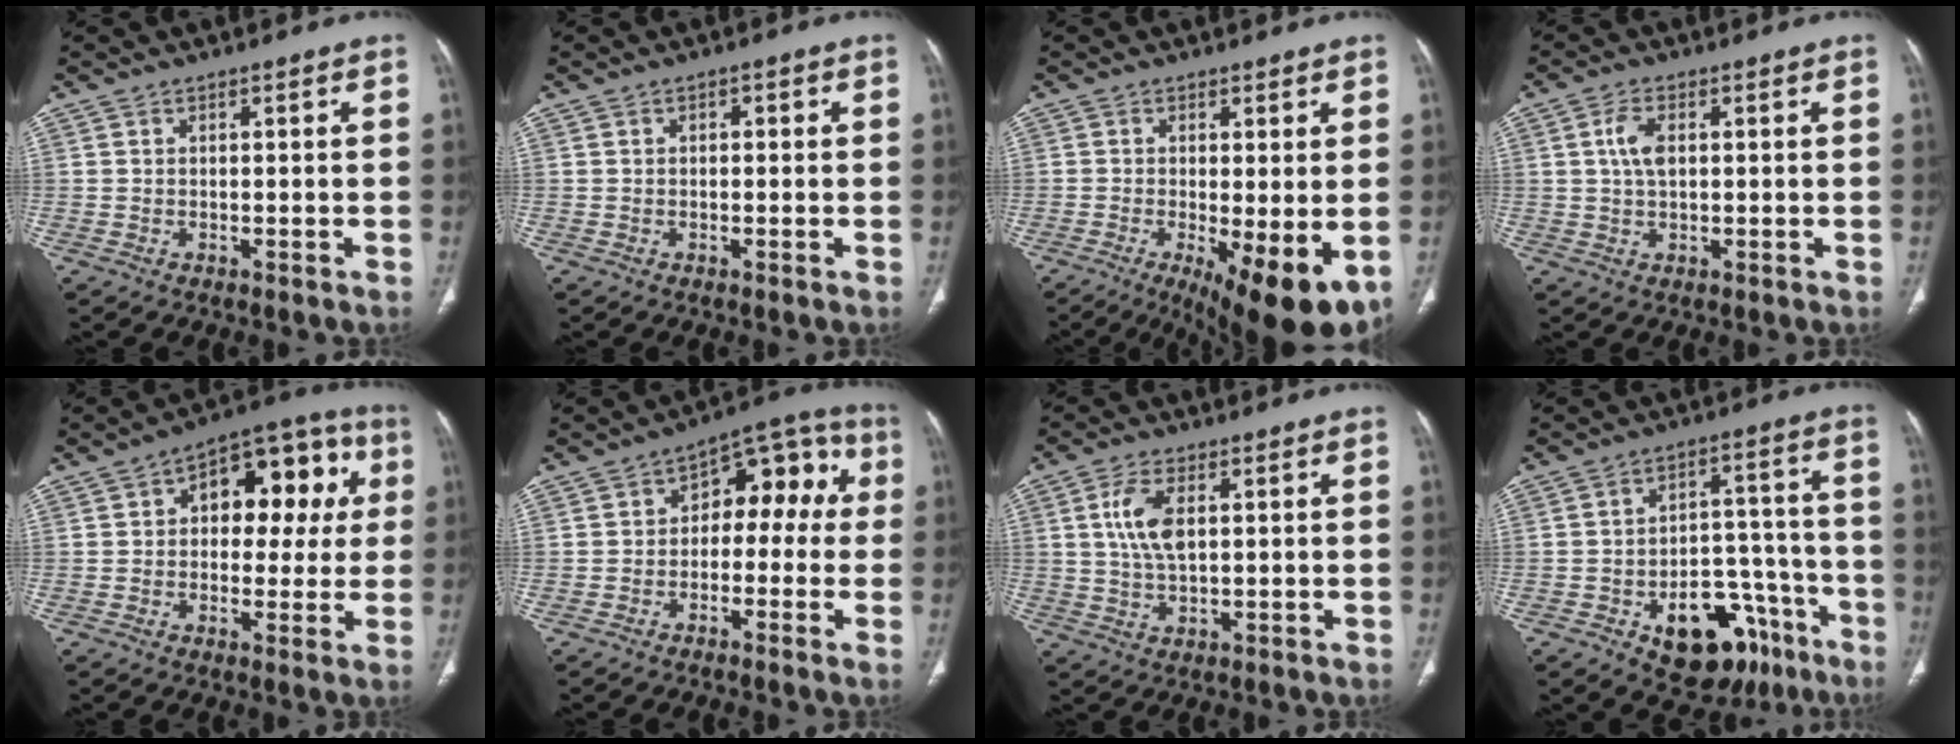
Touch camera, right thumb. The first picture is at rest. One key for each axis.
{"total": 1.0, "fx": 0.2, "fy": 0.6, "fz": 0.7, "tx": -0.009, "ty": 0.006, "tz": 0.001}
{"total": 12.9, "fx": -3.9, "fy": 3.9, "fz": 11.6, "tx": -0.156, "ty": -0.023, "tz": -0.048}
{"total": 4.6, "fx": 1.0, "fy": 2.4, "fz": 3.8, "tx": -0.081, "ty": 0.003, "tz": 0.018}
{"total": 16.2, "fx": 3.5, "fy": 9.5, "fz": 12.6, "tx": -0.112, "ty": 0.033, "tz": 0.042}
{"total": 11.2, "fx": 0.2, "fy": 7.2, "fz": 8.6, "tx": -0.062, "ty": 0.053, "tz": -0.012}
{"total": 7.3, "fx": 1.7, "fy": 3.5, "fz": 6.1, "tx": -0.129, "ty": -0.003, "tz": 0.035}
{"total": 17.7, "fx": -9.3, "fy": 10.6, "fz": 10.8, "tx": -0.099, "ty": 0.074, "tz": -0.122}